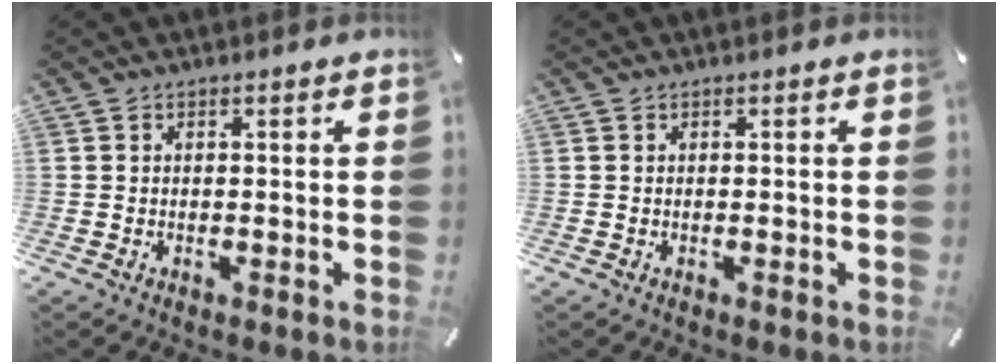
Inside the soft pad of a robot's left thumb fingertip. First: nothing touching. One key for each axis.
{"total": 0.0}